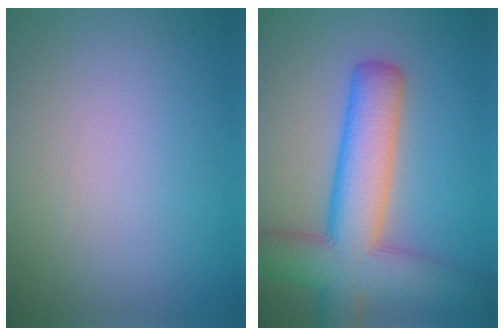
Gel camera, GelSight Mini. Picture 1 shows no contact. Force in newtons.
{"total": 9.3, "press": 9.3, "slide": 0.4}